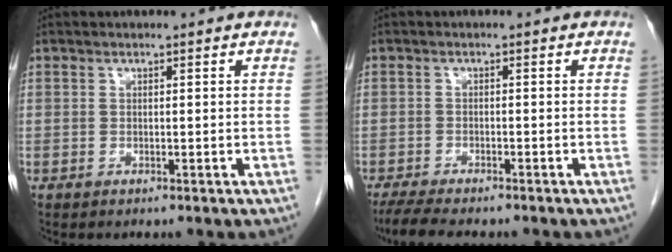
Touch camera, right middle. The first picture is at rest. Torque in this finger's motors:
{"motor_torque": [0.07, -0.03, 0.02, 0.03]}